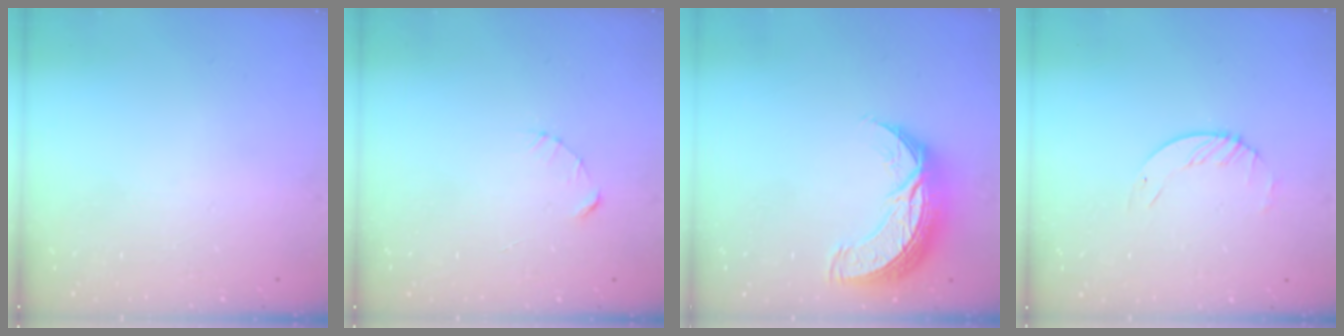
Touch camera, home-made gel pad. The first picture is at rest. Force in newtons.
{"total": 2.3, "press": 2.3, "slide": 0.3}
{"total": 10.8, "press": 10.7, "slide": 1.0}
{"total": 1.6, "press": 1.6, "slide": 0.2}